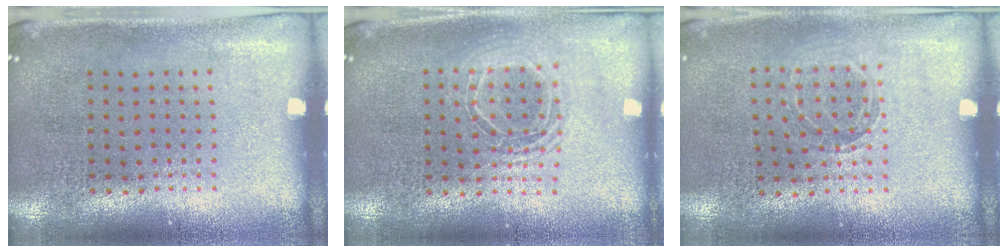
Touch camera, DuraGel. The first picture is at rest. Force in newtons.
{"total": 1.6, "press": 1.4, "slide": 0.8}
{"total": 1.0, "press": 1.0, "slide": 0.1}